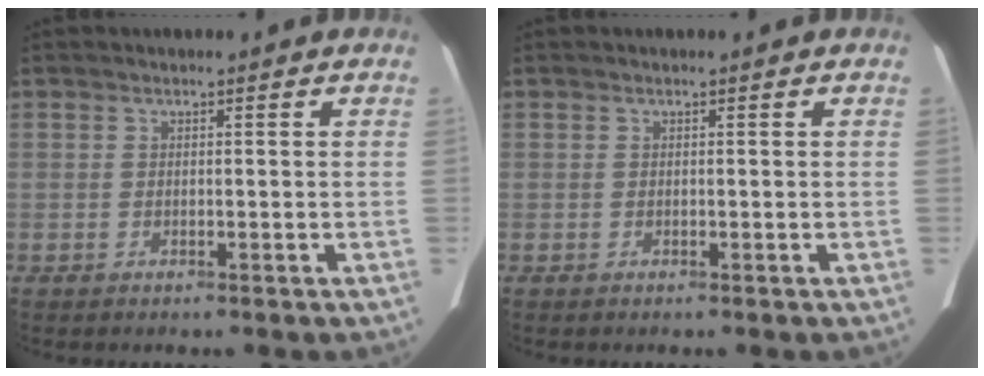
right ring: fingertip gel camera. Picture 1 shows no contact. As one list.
[{"total": 0.0}]